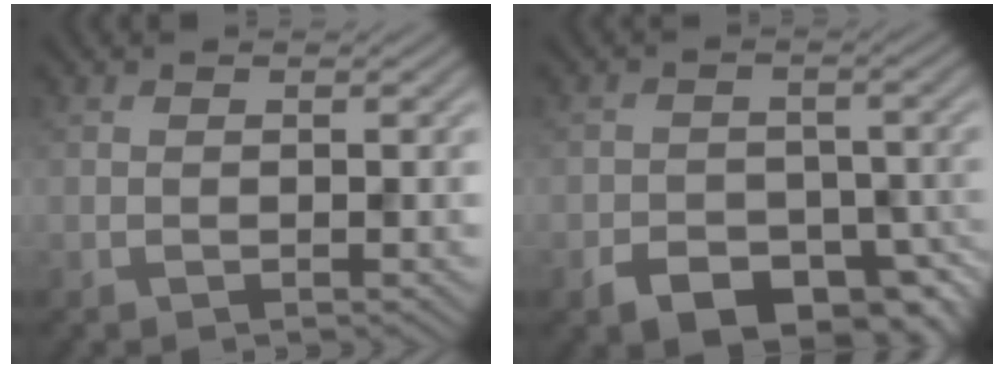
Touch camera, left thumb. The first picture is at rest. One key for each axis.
{"total": 7.4, "fx": -4.7, "fy": 4.4, "fz": 3.7, "tx": -0.055, "ty": -0.019, "tz": -0.071}